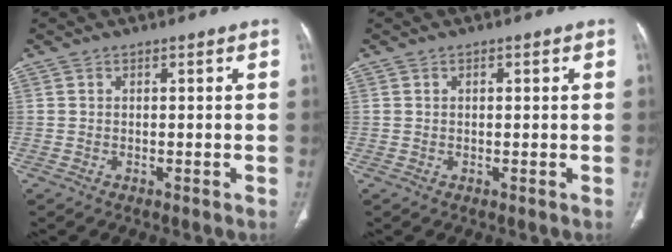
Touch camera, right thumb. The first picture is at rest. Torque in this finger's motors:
{"motor_torque": [-0.08, -0.30, -0.18, 0.03, 0.04]}